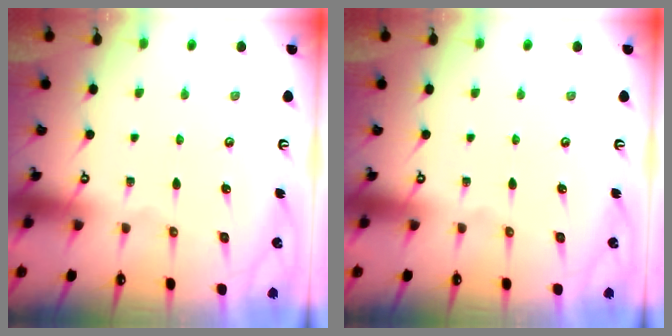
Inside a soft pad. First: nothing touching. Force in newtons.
{"total": 0.0}